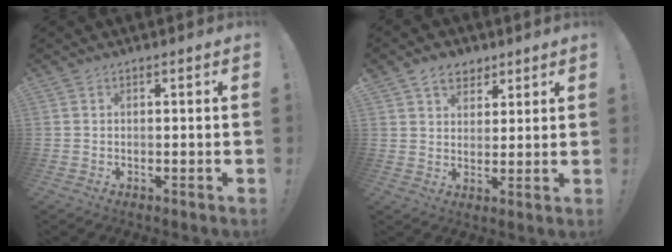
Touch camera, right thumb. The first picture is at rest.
{"total": 7.2, "force": [4.4, 5.3, 2.2], "torque": [-0.025, -0.021, 0.084]}